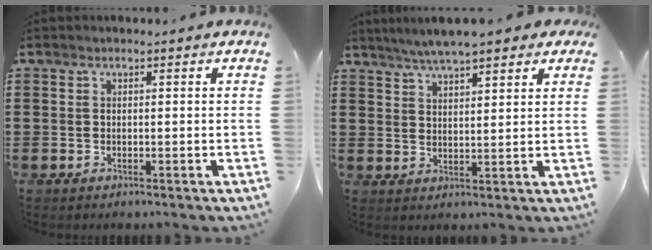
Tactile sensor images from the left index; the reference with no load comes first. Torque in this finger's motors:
{"motor_torque": [1.75, -0.39, 0.59, 0.21]}